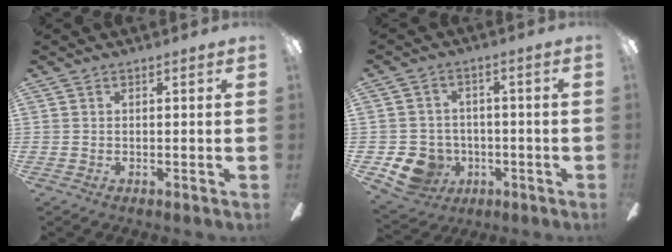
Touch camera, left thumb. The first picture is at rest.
{"total": 9.7, "force": [-3.9, 8.2, 3.3], "torque": [-0.085, 0.025, -0.066]}